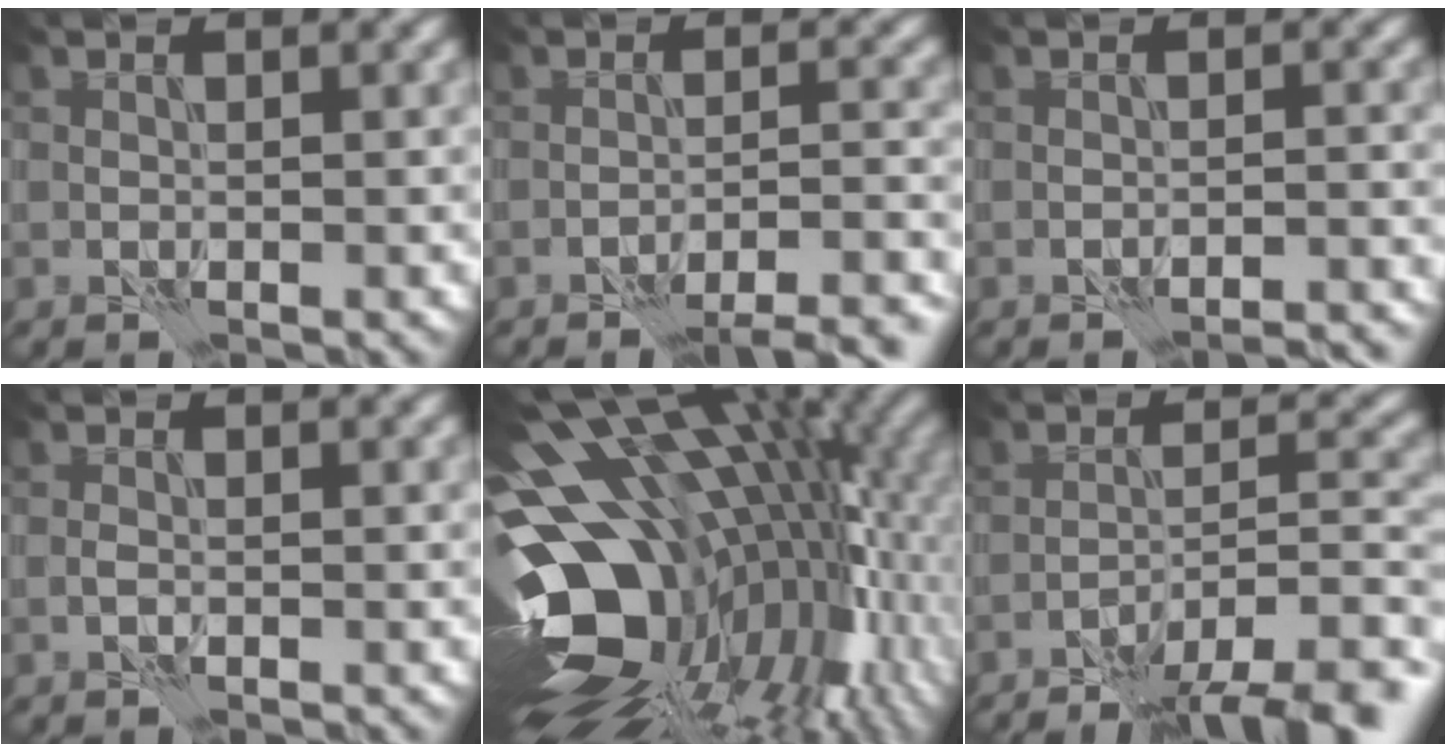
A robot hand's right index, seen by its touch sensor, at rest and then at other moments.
{"total": 8.2, "force": [-7.1, 2.0, 3.6], "torque": [-0.037, 0.007, -0.080]}
{"total": 2.5, "force": [-2.4, 0.1, 0.5], "torque": [-0.010, 0.015, -0.031]}
{"total": 0.7, "force": [-0.4, 0.2, 0.5], "torque": [-0.012, 0.002, -0.010]}
{"total": 18.3, "force": [-1.3, 10.5, 14.9], "torque": [-0.244, -0.023, -0.008]}
{"total": 9.9, "force": [-7.5, 2.2, 6.2], "torque": [-0.081, 0.007, -0.113]}